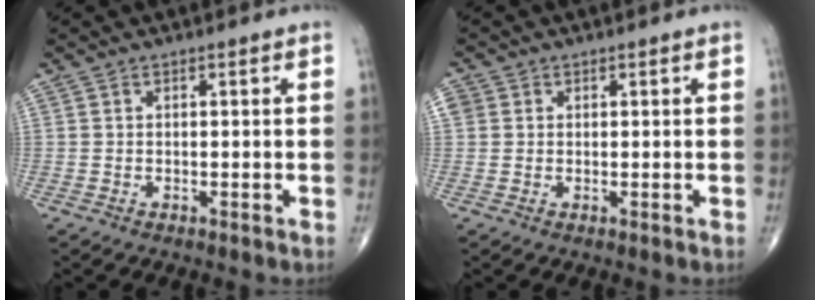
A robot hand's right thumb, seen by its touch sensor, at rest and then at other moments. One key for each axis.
{"total": 2.6, "fx": 0.7, "fy": 2.4, "fz": 0.9, "tx": -0.014, "ty": 0.007, "tz": 0.014}